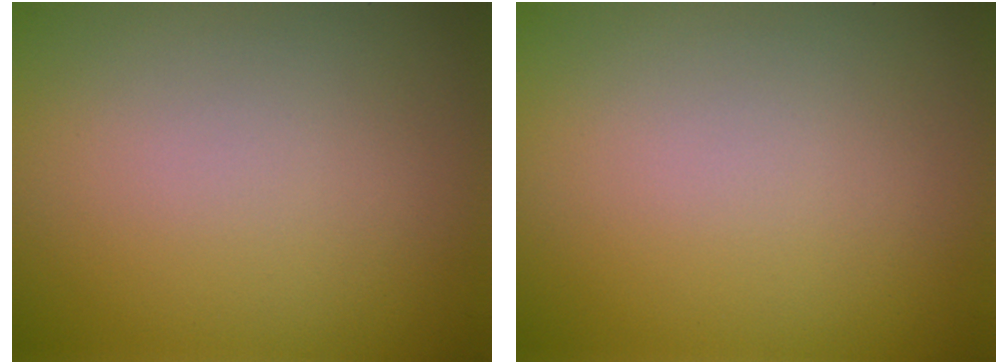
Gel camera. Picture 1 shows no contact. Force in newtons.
{"total": 0.0}